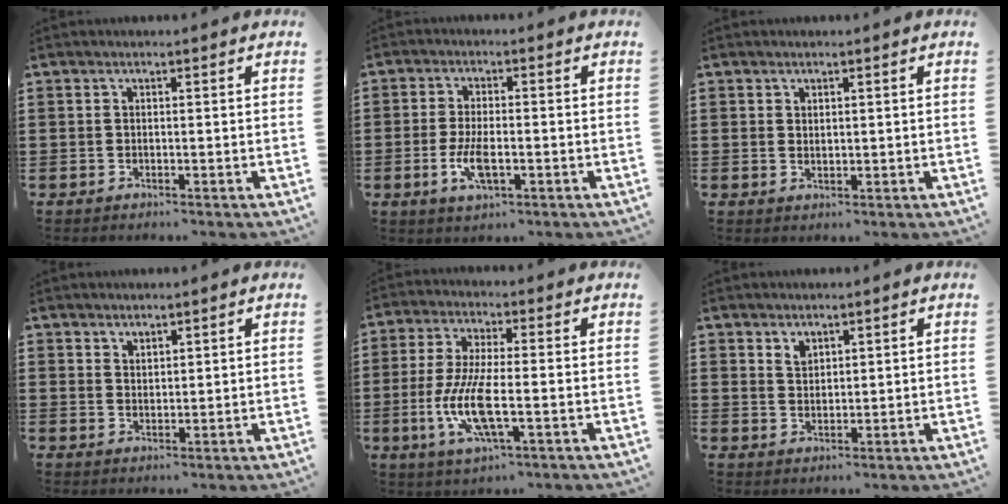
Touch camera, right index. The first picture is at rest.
{"total": 5.4, "force": [-1.5, 2.2, 4.8], "torque": [-0.108, -0.004, -0.033]}
{"total": 1.0, "force": [0.9, 0.6, 0.1], "torque": [-0.002, 0.004, 0.016]}
{"total": 1.9, "force": [1.7, 0.7, -0.1], "torque": [-0.001, 0.002, 0.034]}
{"total": 9.4, "force": [-2.4, 2.6, 8.7], "torque": [-0.191, -0.017, -0.048]}
{"total": 1.9, "force": [1.5, 1.1, 0.4], "torque": [-0.012, 0.003, 0.030]}